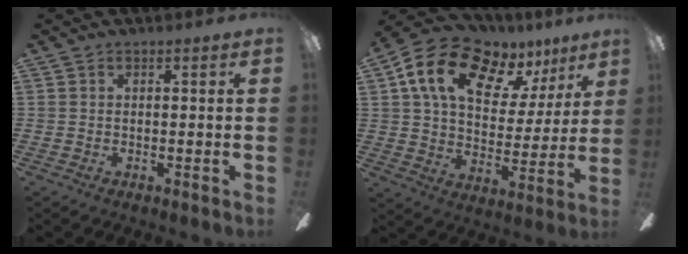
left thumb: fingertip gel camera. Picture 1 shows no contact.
{"total": 17.8, "force": [11.3, 9.5, 10.0], "torque": [-0.180, -0.057, 0.199]}